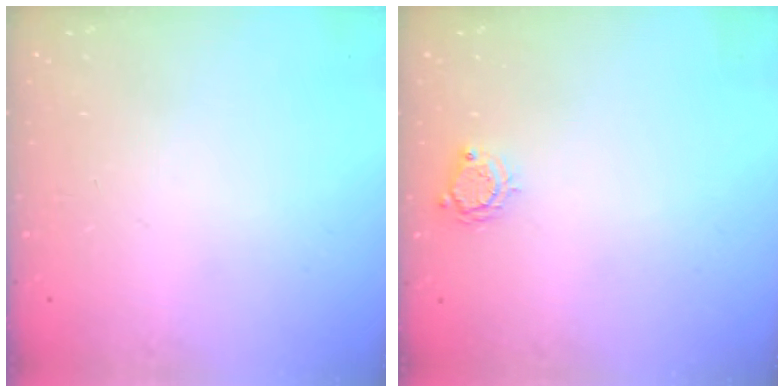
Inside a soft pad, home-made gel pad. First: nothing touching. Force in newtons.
{"total": 3.9, "press": 3.9, "slide": 0.4}